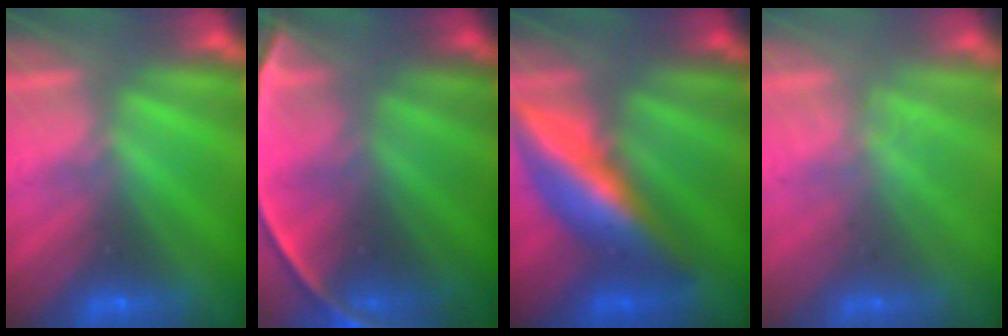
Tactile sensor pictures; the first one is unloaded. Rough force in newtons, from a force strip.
{"total": 9.3}
{"total": 13.7}
{"total": 1.7}